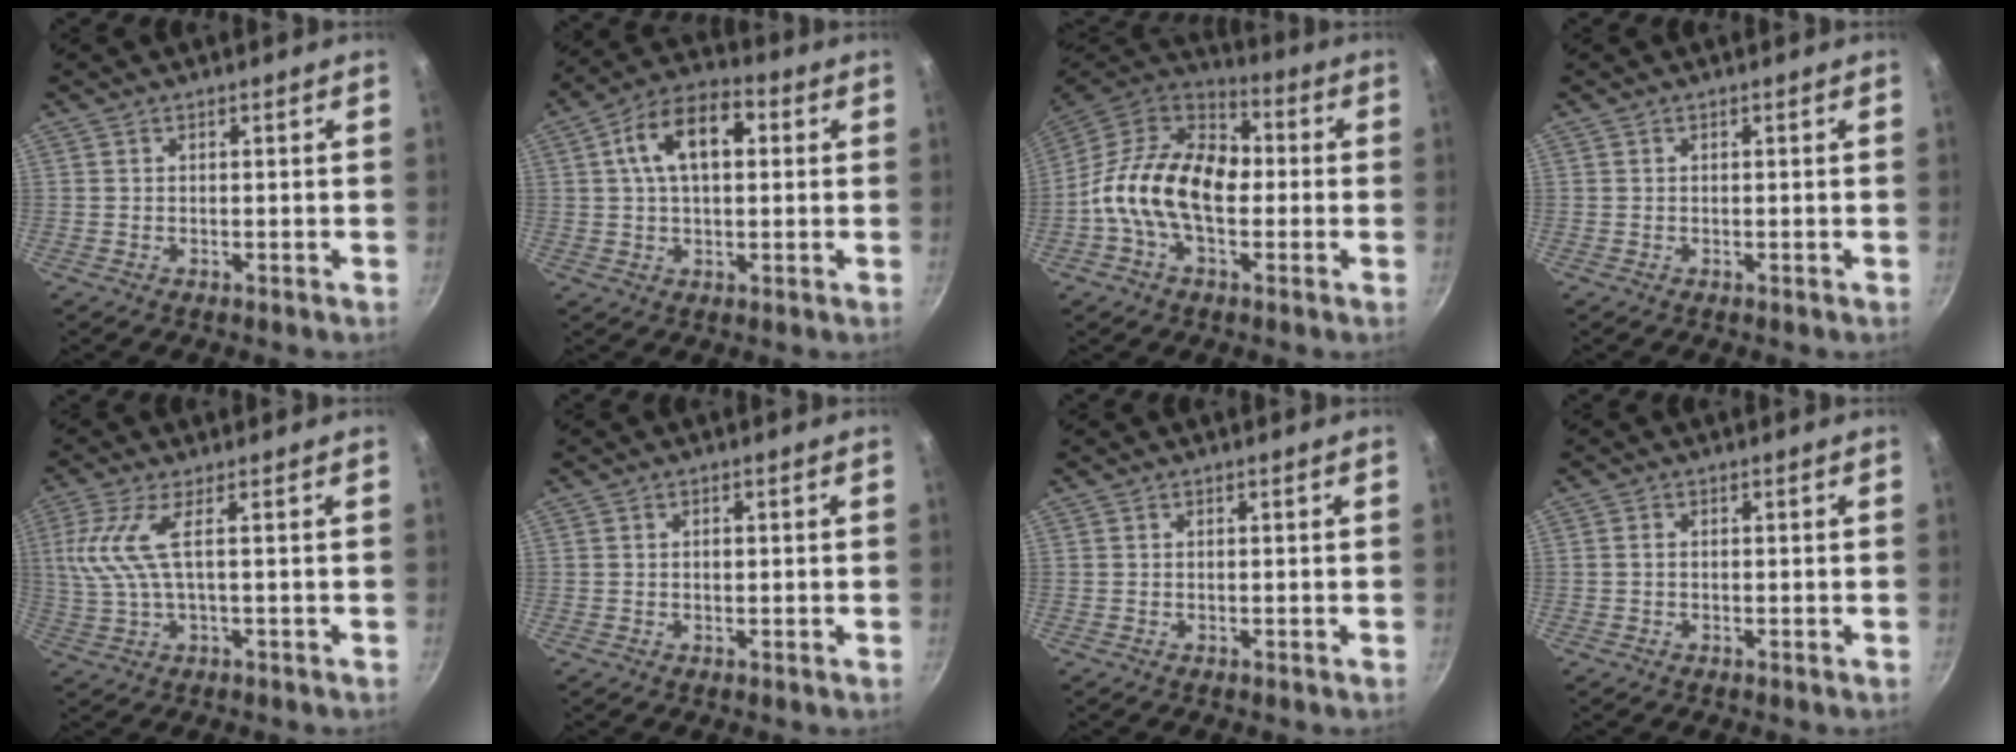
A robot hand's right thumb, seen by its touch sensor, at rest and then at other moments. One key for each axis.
{"total": 12.6, "fx": 2.7, "fy": 7.2, "fz": 10.0, "tx": -0.142, "ty": 0.025, "tz": 0.033}
{"total": 18.4, "fx": -1.5, "fy": 11.7, "fz": 14.0, "tx": -0.207, "ty": 0.035, "tz": -0.052}
{"total": 0.0}
{"total": 7.4, "fx": 0.8, "fy": 1.5, "fz": 7.2, "tx": -0.170, "ty": -0.002, "tz": 0.022}
{"total": 1.2, "fx": 0.2, "fy": 0.8, "fz": 1.0, "tx": -0.013, "ty": 0.003, "tz": 0.002}
{"total": 0.0}
{"total": 0.9, "fx": -0.1, "fy": 0.7, "fz": 0.6, "tx": -0.011, "ty": 0.004, "tz": -0.003}